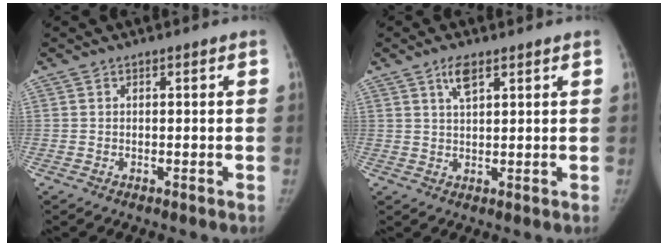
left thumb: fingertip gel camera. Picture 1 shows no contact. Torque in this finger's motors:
{"motor_torque": [-0.04, -0.34, 0.53, -0.06, 0.14]}